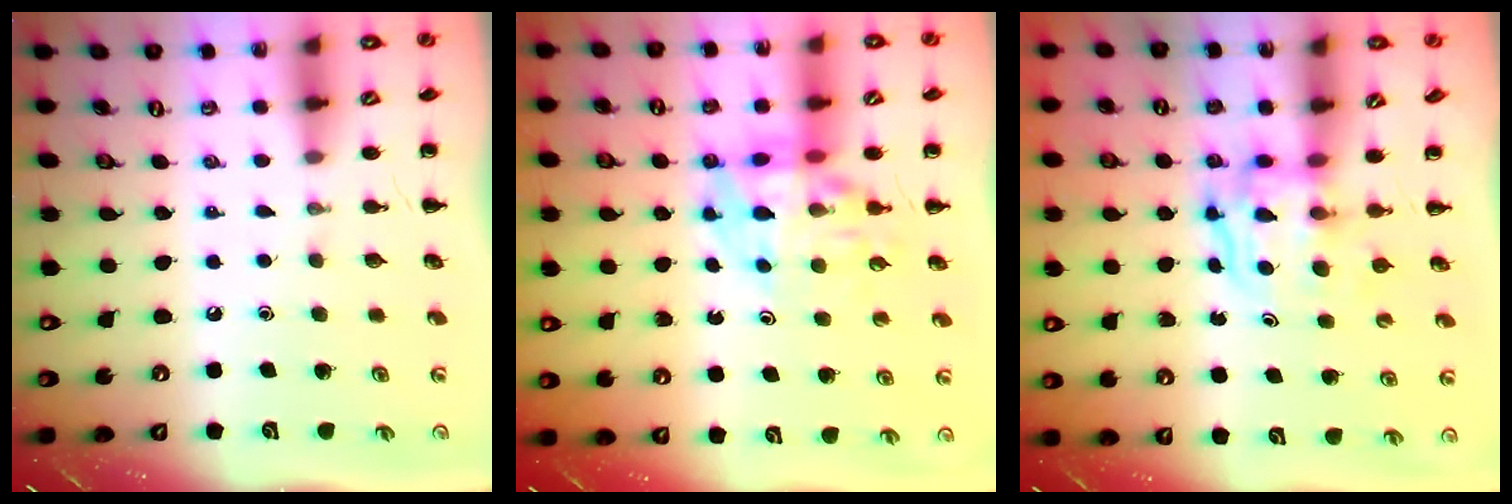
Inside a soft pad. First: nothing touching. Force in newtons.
{"total": 11.7, "press": 11.3, "slide": 3.1}
{"total": 3.7, "press": 3.6, "slide": 0.3}